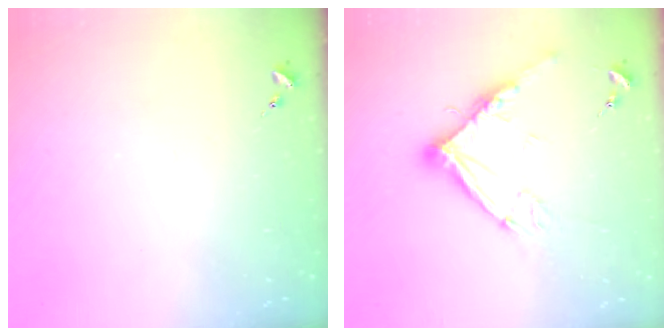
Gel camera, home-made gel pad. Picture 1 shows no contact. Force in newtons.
{"total": 12.9, "press": 12.8, "slide": 1.3}